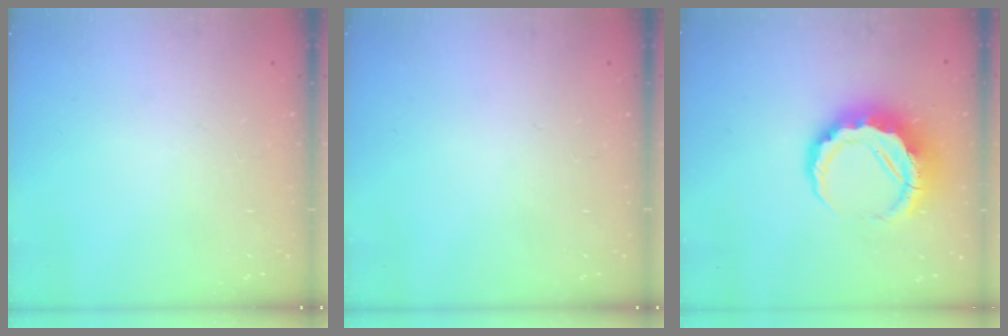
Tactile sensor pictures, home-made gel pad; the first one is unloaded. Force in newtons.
{"total": 0.0}
{"total": 9.9, "press": 9.6, "slide": 2.1}